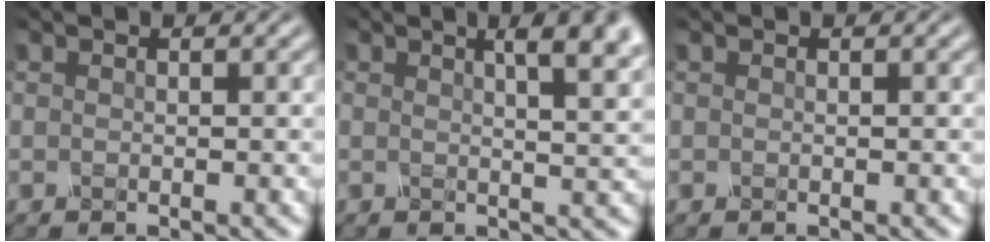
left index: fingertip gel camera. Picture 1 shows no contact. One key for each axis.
{"total": 6.1, "fx": 2.7, "fy": 2.5, "fz": 4.9, "tx": -0.023, "ty": 0.028, "tz": 0.015}
{"total": 0.0}